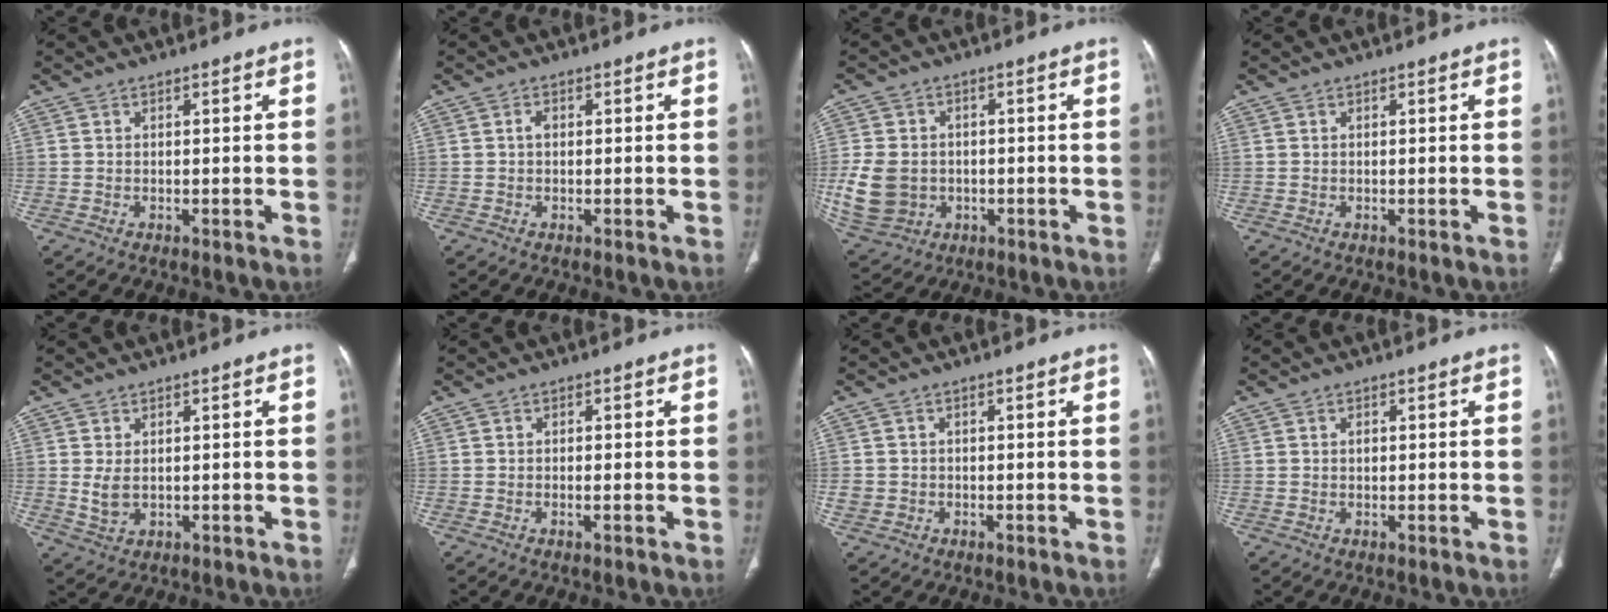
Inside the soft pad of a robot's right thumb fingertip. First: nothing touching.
{"total": 1.0, "force": [0.0, 0.7, 0.8], "torque": [-0.012, 0.002, -0.003]}
{"total": 11.0, "force": [-1.4, 9.2, 6.0], "torque": [-0.117, 0.005, -0.010]}
{"total": 0.0}
{"total": 3.2, "force": [0.3, 2.1, 2.4], "torque": [-0.043, -0.006, 0.014]}
{"total": 0.9, "force": [-0.3, 0.2, 0.8], "torque": [-0.016, 0.002, -0.006]}
{"total": 2.2, "force": [-0.4, 2.1, 0.6], "torque": [-0.003, 0.007, -0.005]}
{"total": 1.0, "force": [0.2, 0.7, 0.7], "torque": [-0.008, 0.001, 0.002]}